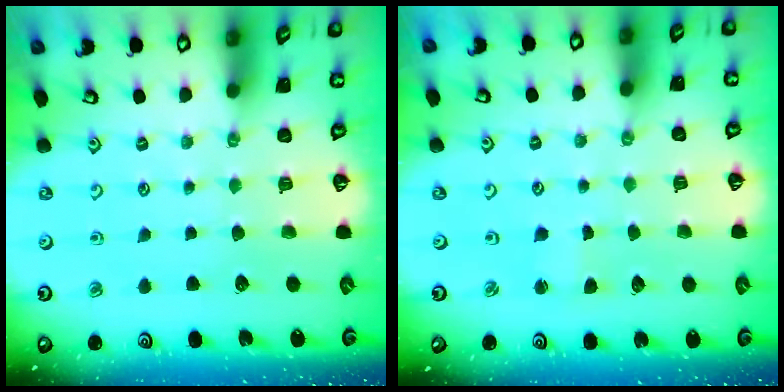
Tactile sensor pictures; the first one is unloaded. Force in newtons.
{"total": 1.2, "press": 1.2, "slide": 0.2}